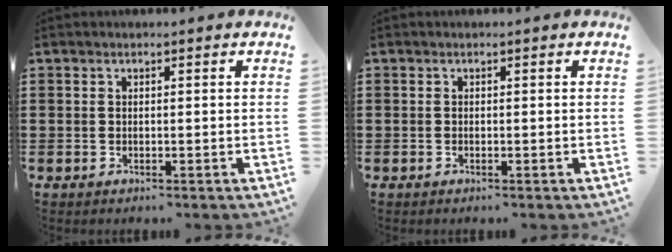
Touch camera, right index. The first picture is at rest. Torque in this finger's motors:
{"motor_torque": [-0.14, 0.45, 0.00, 0.00]}